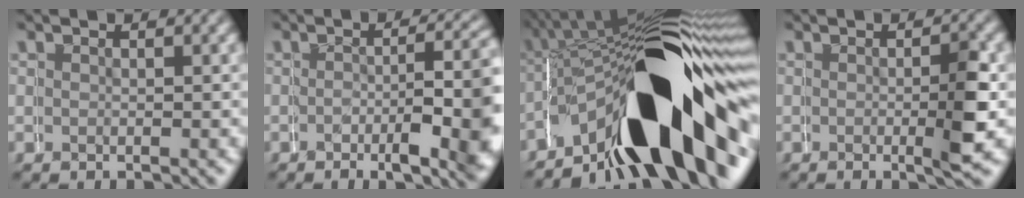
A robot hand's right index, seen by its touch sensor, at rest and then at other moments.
{"total": 5.7, "force": [-1.1, 1.4, 5.4], "torque": [-0.049, 0.005, -0.017]}
{"total": 20.2, "force": [-4.6, 8.6, 17.7], "torque": [-0.238, 0.023, -0.073]}
{"total": 2.7, "force": [0.0, -0.5, 2.7], "torque": [-0.023, 0.006, -0.003]}